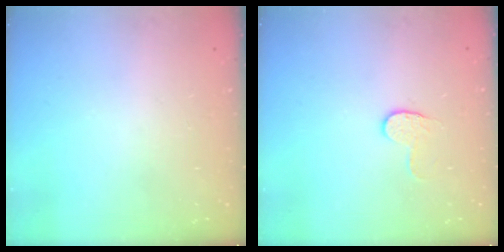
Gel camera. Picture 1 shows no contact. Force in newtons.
{"total": 3.6, "press": 3.6, "slide": 0.4}